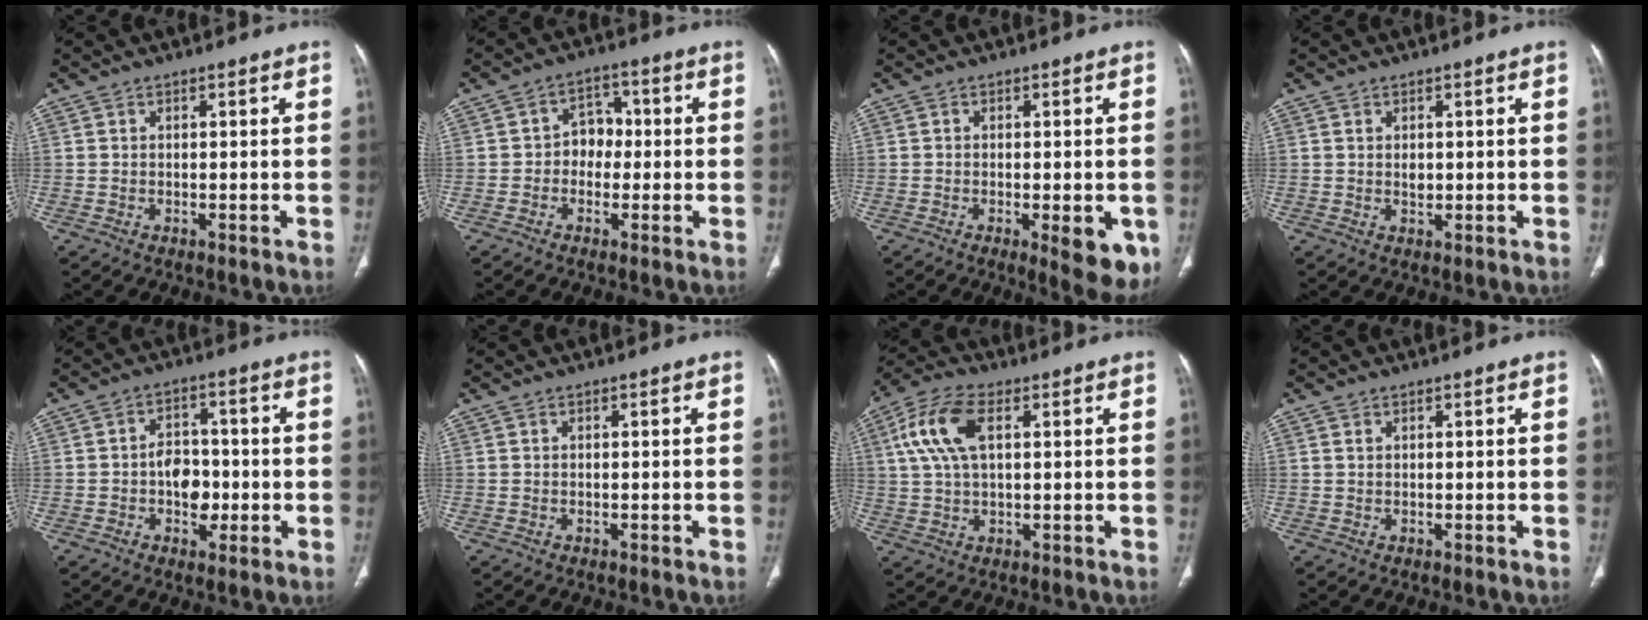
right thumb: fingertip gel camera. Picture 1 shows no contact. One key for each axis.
{"total": 5.4, "fx": -0.5, "fy": 4.5, "fz": 3.0, "tx": -0.010, "ty": 0.022, "tz": -0.020}
{"total": 8.5, "fx": -2.8, "fy": 2.9, "fz": 7.5, "tx": -0.077, "ty": -0.010, "tz": -0.030}
{"total": 1.4, "fx": 0.3, "fy": 0.9, "fz": 0.9, "tx": -0.013, "ty": -0.002, "tz": 0.008}
{"total": 6.9, "fx": -1.2, "fy": 4.8, "fz": 4.8, "tx": -0.042, "ty": 0.015, "tz": -0.022}
{"total": 0.0}
{"total": 10.6, "fx": 3.1, "fy": 5.3, "fz": 8.6, "tx": -0.189, "ty": 0.018, "tz": 0.058}
{"total": 0.6, "fx": 0.4, "fy": 0.3, "fz": 0.3, "tx": -0.004, "ty": 0.002, "tz": 0.008}